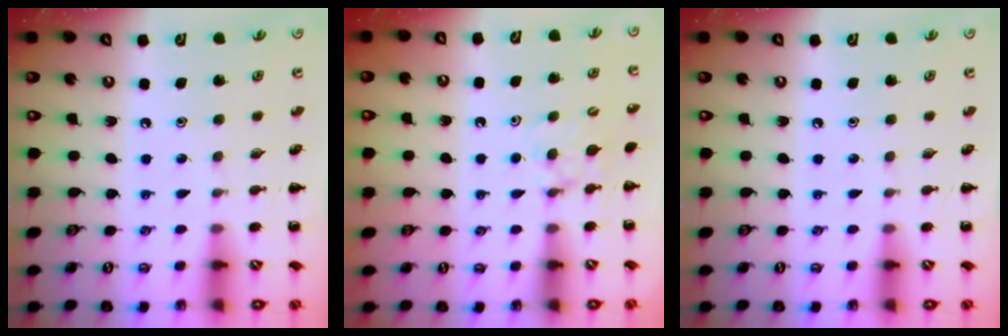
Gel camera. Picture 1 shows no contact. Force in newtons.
{"total": 5.2, "press": 5.0, "slide": 1.5}
{"total": 0.0}